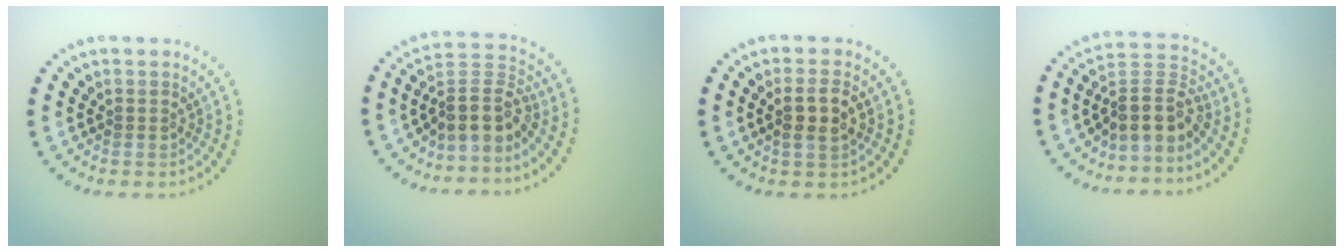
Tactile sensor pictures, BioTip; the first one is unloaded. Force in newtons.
{"total": 4.1, "press": 3.2, "slide": 2.5}
{"total": 2.5, "press": 2.4, "slide": 0.8}
{"total": 4.1, "press": 3.2, "slide": 2.5}